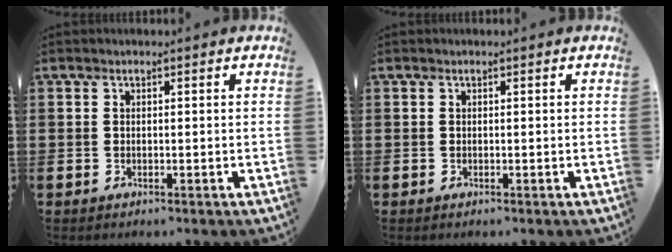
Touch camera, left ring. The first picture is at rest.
{"total": 0.0}